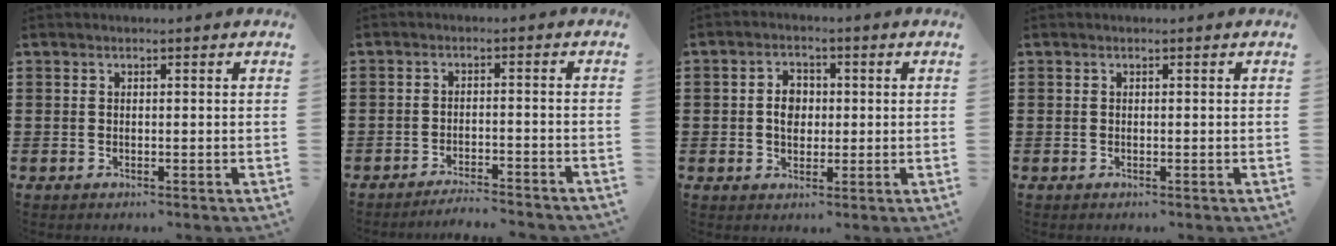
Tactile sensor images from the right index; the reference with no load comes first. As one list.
[{"total": 3.1, "force": [-3.1, -0.2, 0.6], "torque": [-0.014, -0.001, -0.063]}, {"total": 3.9, "force": [0.0, 2.8, 2.8], "torque": [-0.060, 0.011, -0.003]}, {"total": 0.0}]